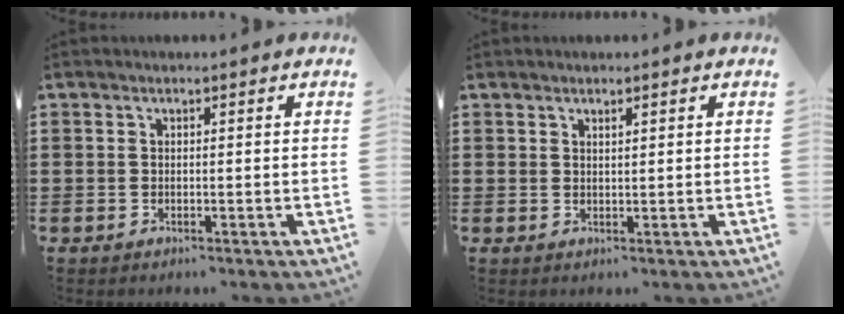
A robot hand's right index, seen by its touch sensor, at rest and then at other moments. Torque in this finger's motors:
{"motor_torque": [-0.25, -0.34, -0.05, -0.01]}